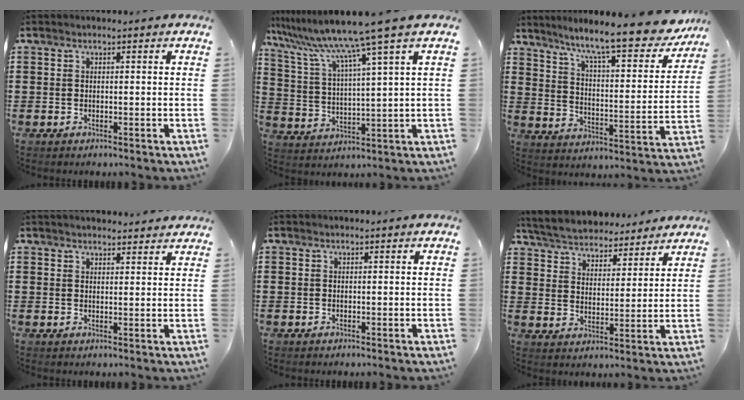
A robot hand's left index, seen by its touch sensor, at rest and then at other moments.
{"total": 10.2, "force": [7.9, -1.5, 6.2], "torque": [-0.152, -0.047, 0.124]}
{"total": 10.6, "force": [9.1, 0.1, 5.3], "torque": [-0.121, -0.062, 0.147]}
{"total": 1.9, "force": [1.9, 0.1, 0.1], "torque": [-0.006, -0.001, 0.037]}
{"total": 0.0}
{"total": 5.1, "force": [5.0, 0.5, 0.4], "torque": [-0.034, -0.029, 0.087]}